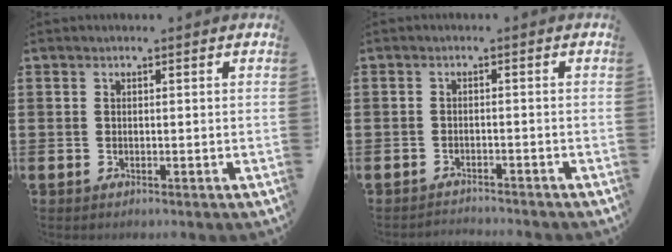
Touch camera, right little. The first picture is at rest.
{"total": 1.4, "force": [-1.4, -0.1, -0.2], "torque": [0.000, 0.004, -0.030]}